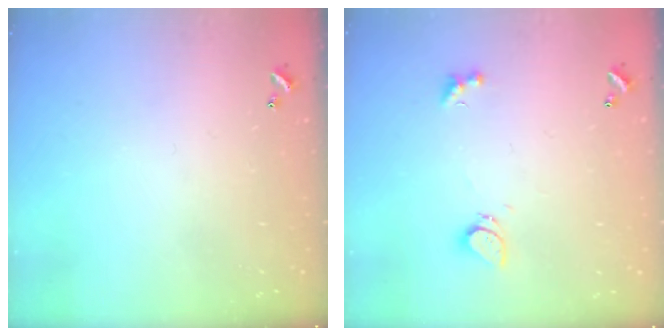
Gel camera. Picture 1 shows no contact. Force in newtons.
{"total": 2.4, "press": 2.4, "slide": 0.5}